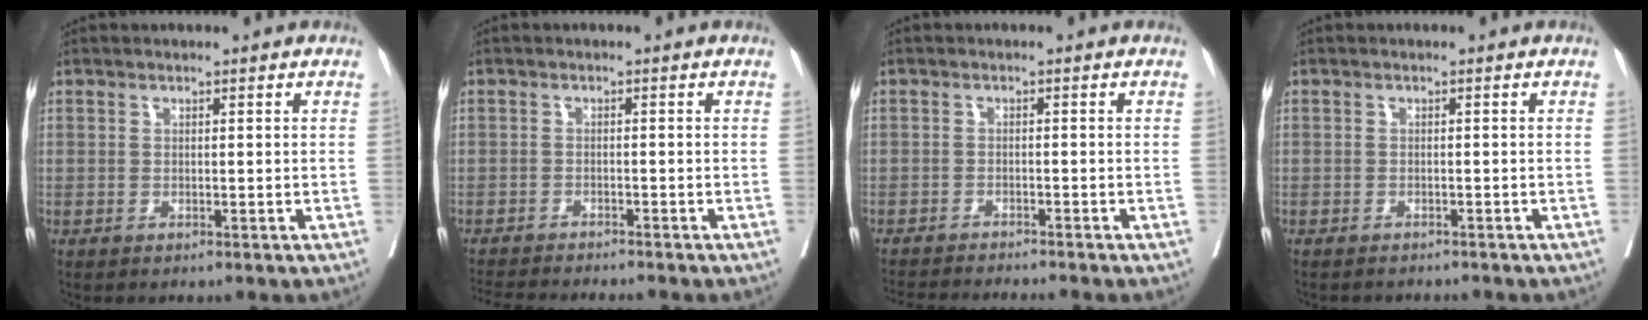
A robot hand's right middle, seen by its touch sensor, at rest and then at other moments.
{"total": 8.4, "force": [-7.9, 0.0, 3.0], "torque": [-0.041, -0.014, -0.120]}
{"total": 7.7, "force": [-7.3, -0.8, 2.4], "torque": [-0.026, -0.015, -0.116]}
{"total": 3.2, "force": [-3.1, 0.8, 0.4], "torque": [-0.006, -0.005, -0.042]}